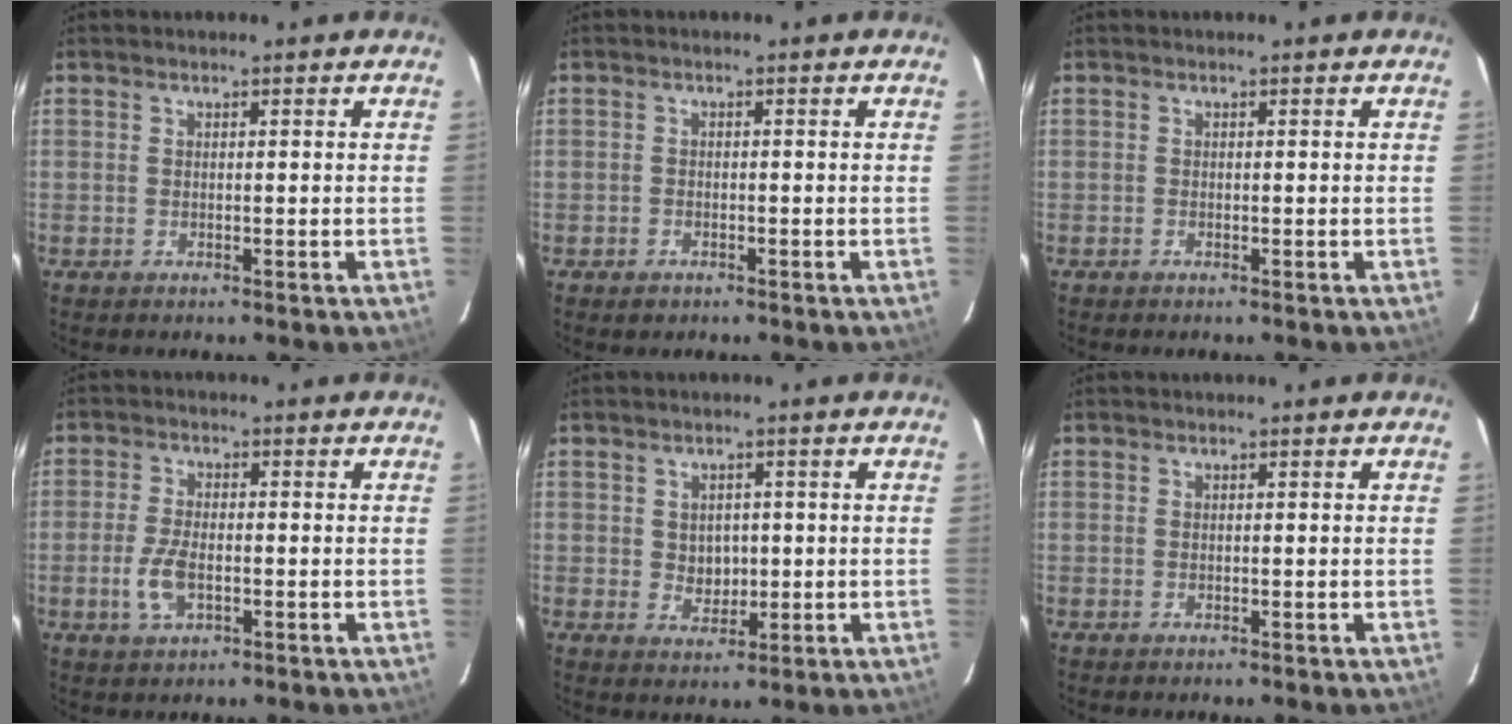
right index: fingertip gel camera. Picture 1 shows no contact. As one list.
[{"total": 1.5, "force": [-1.1, 1.0, 0.3], "torque": [-0.007, 0.000, -0.015]}, {"total": 0.0}, {"total": 5.6, "force": [-1.7, 2.7, 4.6], "torque": [-0.102, -0.002, -0.031]}, {"total": 3.7, "force": [0.3, 3.2, 1.7], "torque": [-0.028, 0.005, 0.009]}, {"total": 0.0}]